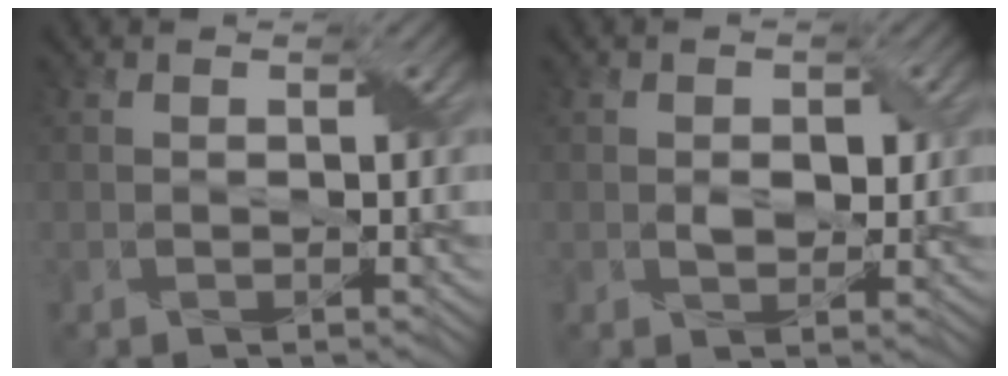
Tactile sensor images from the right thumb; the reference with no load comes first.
{"total": 2.4, "force": [0.1, 1.5, 1.8], "torque": [-0.036, -0.004, 0.005]}